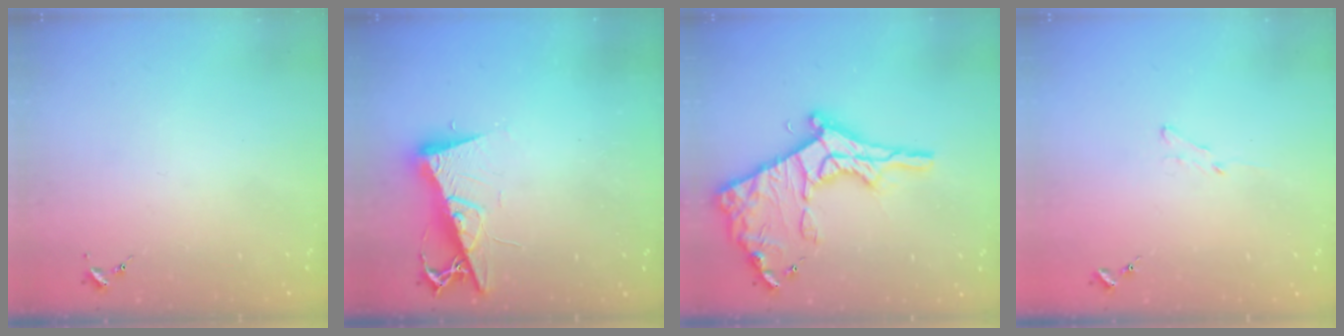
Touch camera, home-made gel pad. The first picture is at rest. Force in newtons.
{"total": 11.3, "press": 11.2, "slide": 1.1}
{"total": 21.0, "press": 20.9, "slide": 1.8}
{"total": 3.6, "press": 3.6, "slide": 0.4}